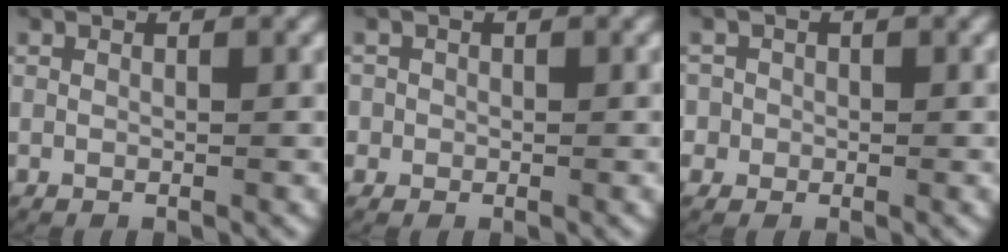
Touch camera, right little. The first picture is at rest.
{"total": 1.9, "force": [-0.2, 1.9, 0.2], "torque": [0.000, 0.004, -0.015]}
{"total": 3.6, "force": [-0.6, 3.5, 0.7], "torque": [-0.019, -0.003, -0.021]}